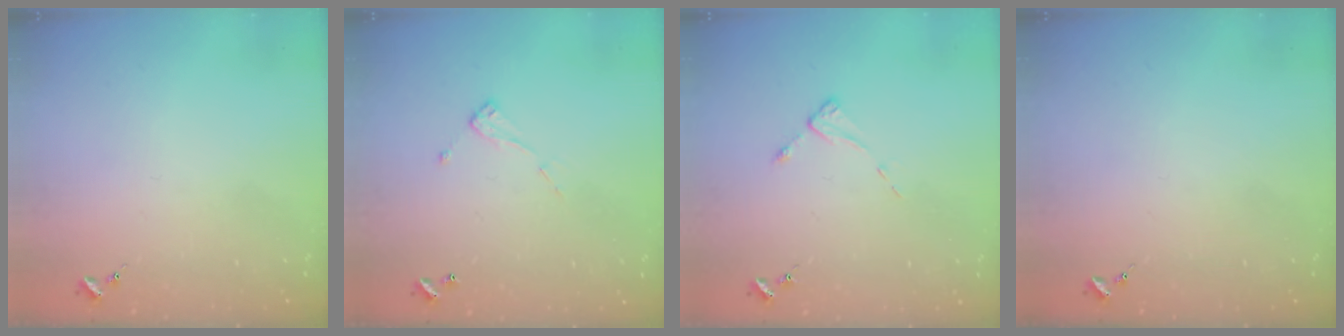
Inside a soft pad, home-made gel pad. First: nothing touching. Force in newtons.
{"total": 6.9, "press": 6.9, "slide": 0.3}
{"total": 2.6, "press": 2.6, "slide": 0.4}
{"total": 0.0}